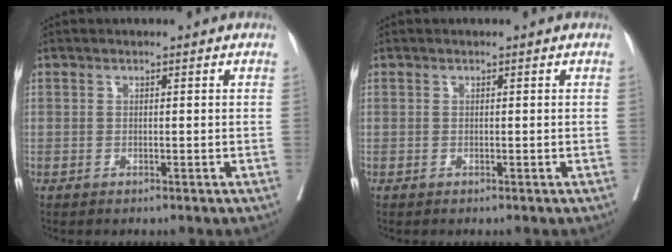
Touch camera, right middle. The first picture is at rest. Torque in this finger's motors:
{"motor_torque": [-0.01, -0.01, -0.01, -0.01]}